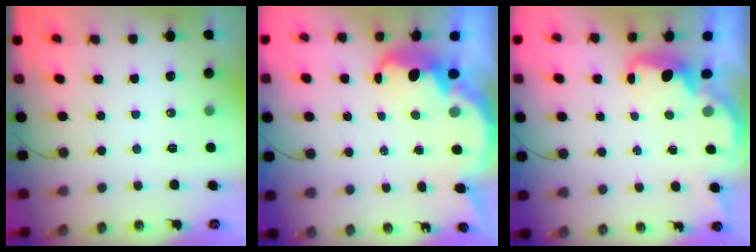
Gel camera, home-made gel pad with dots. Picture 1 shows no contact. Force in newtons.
{"total": 5.8, "press": 5.8, "slide": 0.3}
{"total": 1.6, "press": 1.4, "slide": 0.7}